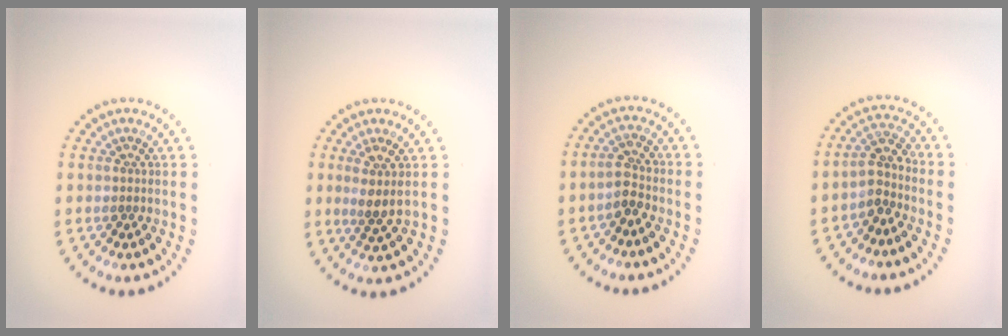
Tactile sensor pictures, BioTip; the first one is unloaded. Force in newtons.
{"total": 2.2, "press": 1.6, "slide": 1.5}
{"total": 2.1, "press": 1.9, "slide": 0.8}
{"total": 2.7, "press": 2.1, "slide": 1.7}